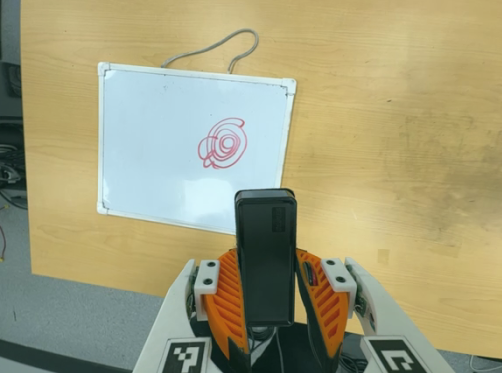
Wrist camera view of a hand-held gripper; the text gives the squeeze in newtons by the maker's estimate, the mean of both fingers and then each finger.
{"total": 3.9, "left": 2.8, "right": 5.1}